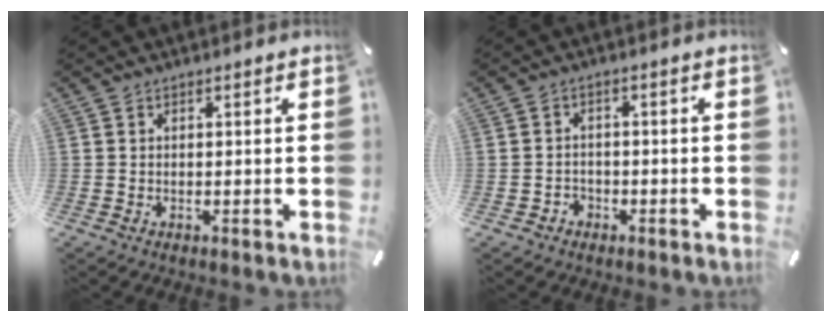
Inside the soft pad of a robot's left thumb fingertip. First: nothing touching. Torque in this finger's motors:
{"motor_torque": [0.58, 0.53, -0.14, -0.14, -0.03]}